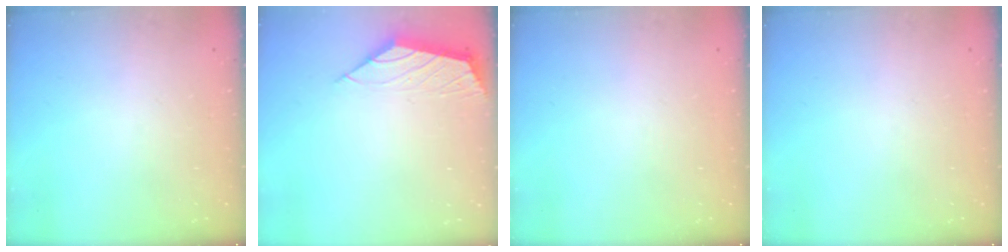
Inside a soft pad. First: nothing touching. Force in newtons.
{"total": 2.1, "press": 2.0, "slide": 0.5}
{"total": 0.0}
{"total": 0.0}